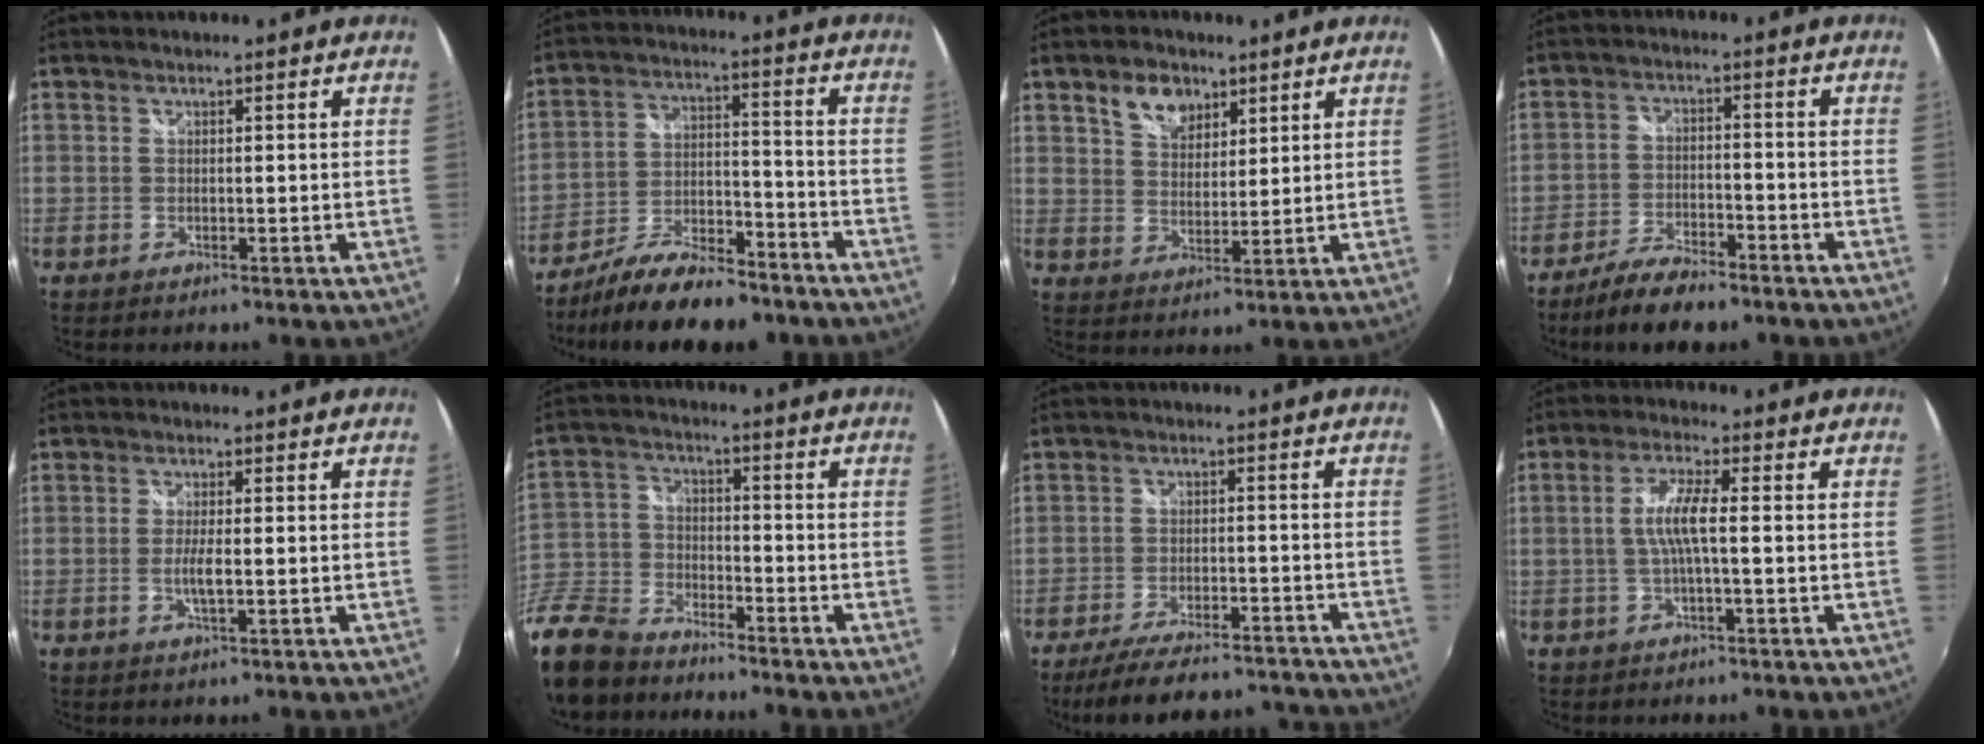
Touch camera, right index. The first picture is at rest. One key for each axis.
{"total": 16.6, "fx": -13.3, "fy": 5.1, "fz": 8.6, "tx": -0.165, "ty": -0.010, "tz": -0.211}
{"total": 6.5, "fx": 3.9, "fy": 4.1, "fz": 3.2, "tx": -0.051, "ty": 0.011, "tz": 0.071}
{"total": 9.6, "fx": -7.8, "fy": 2.7, "fz": 5.0, "tx": -0.121, "ty": -0.016, "tz": -0.138}
{"total": 3.1, "fx": -0.6, "fy": 0.3, "fz": 3.0, "tx": -0.058, "ty": -0.007, "tz": -0.011}
{"total": 16.9, "fx": -12.7, "fy": 8.7, "fz": 7.0, "tx": -0.199, "ty": -0.004, "tz": -0.242}
{"total": 17.8, "fx": -15.7, "fy": 5.2, "fz": 6.5, "tx": -0.140, "ty": 0.010, "tz": -0.211}
{"total": 5.6, "fx": -0.5, "fy": 0.4, "fz": 5.5, "tx": -0.111, "ty": 0.002, "tz": -0.006}